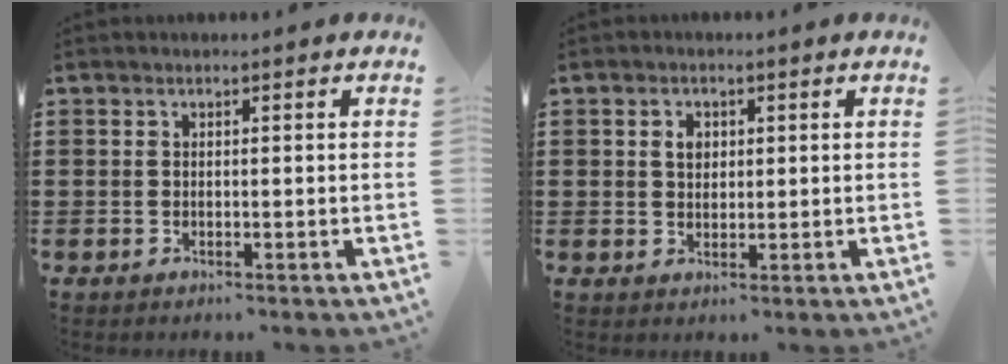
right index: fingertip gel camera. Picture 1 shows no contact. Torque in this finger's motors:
{"motor_torque": [0.14, -0.07, 0.08, 0.06]}